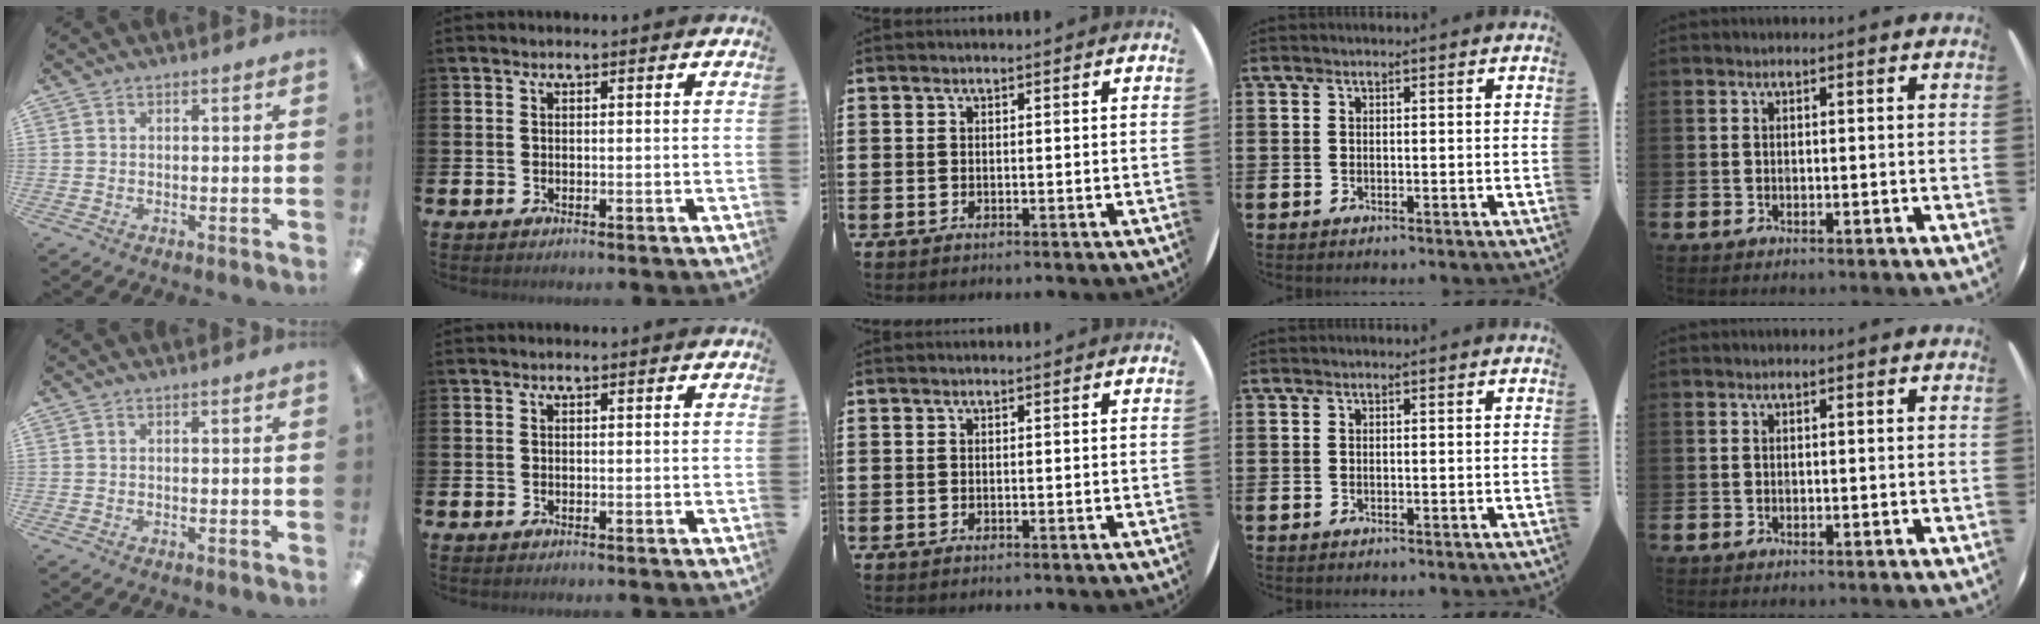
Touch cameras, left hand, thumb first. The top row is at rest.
{}